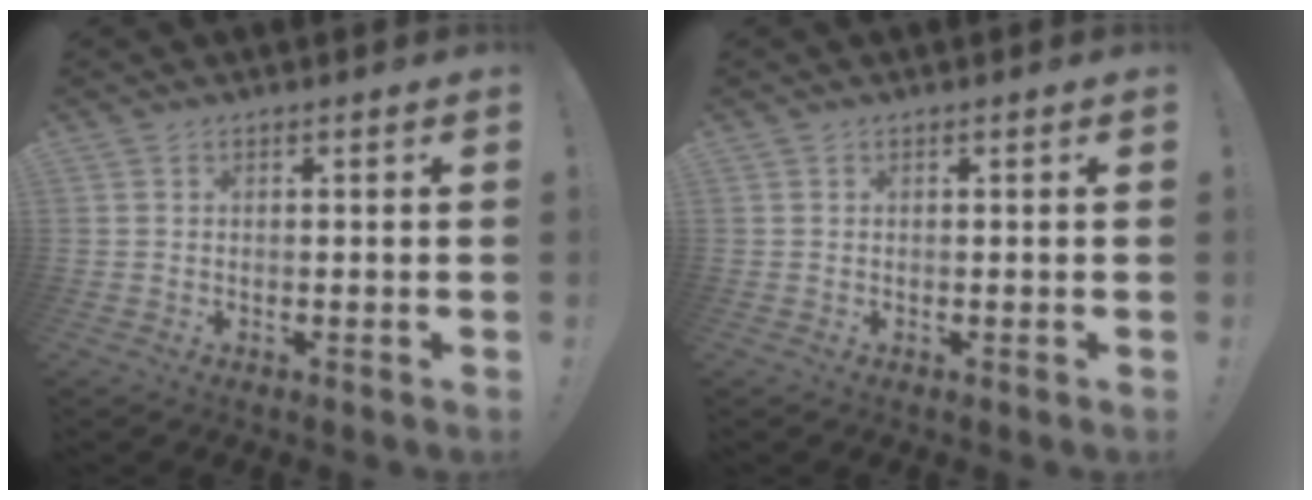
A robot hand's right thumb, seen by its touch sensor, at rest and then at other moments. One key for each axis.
{"total": 0.0}